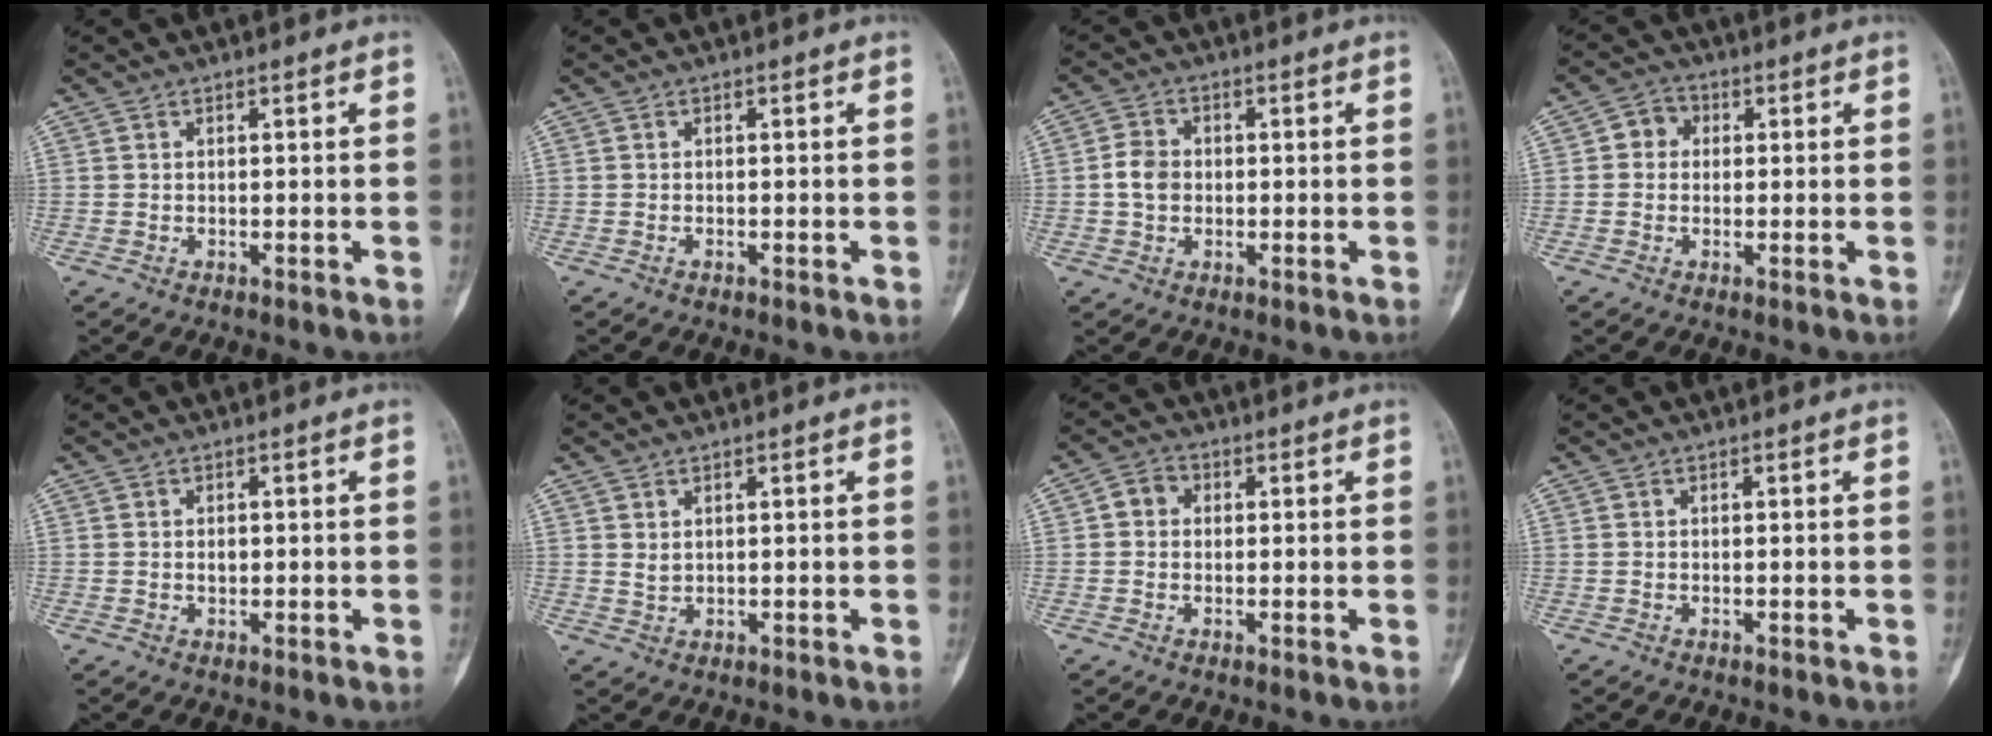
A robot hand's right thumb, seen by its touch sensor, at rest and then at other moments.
{"total": 0.0}
{"total": 4.3, "force": [-0.3, 3.6, 2.5], "torque": [-0.036, 0.009, -0.010]}
{"total": 3.8, "force": [0.4, 3.4, 1.6], "torque": [-0.003, 0.009, -0.002]}
{"total": 1.2, "force": [0.0, 0.9, 0.9], "torque": [-0.010, 0.002, 0.002]}
{"total": 1.4, "force": [0.7, 0.8, 0.9], "torque": [-0.013, -0.005, 0.020]}
{"total": 3.4, "force": [0.4, 3.0, 1.6], "torque": [-0.012, 0.010, -0.001]}
{"total": 0.0}